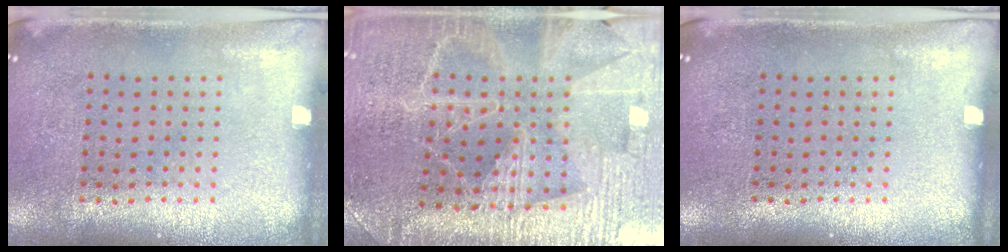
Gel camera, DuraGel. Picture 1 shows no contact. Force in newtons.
{"total": 3.6, "press": 3.5, "slide": 0.7}
{"total": 0.0}